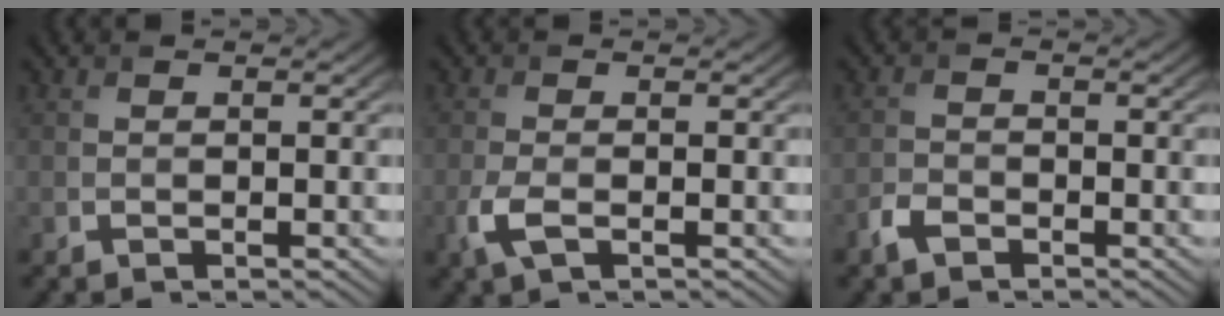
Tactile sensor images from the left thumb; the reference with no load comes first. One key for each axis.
{"total": 3.1, "fx": -1.3, "fy": 1.2, "fz": 2.5, "tx": -0.068, "ty": -0.007, "tz": -0.031}
{"total": 2.4, "fx": -1.7, "fy": 1.3, "fz": 1.1, "tx": -0.025, "ty": -0.001, "tz": -0.041}